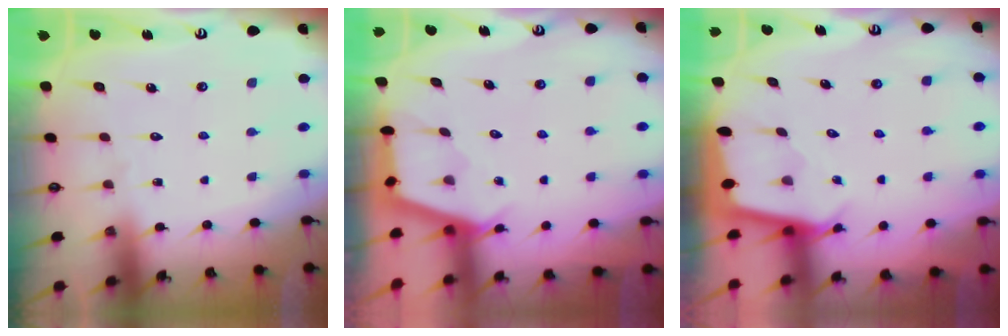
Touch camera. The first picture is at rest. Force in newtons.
{"total": 2.6, "press": 2.6, "slide": 0.3}
{"total": 2.4, "press": 2.4, "slide": 0.1}